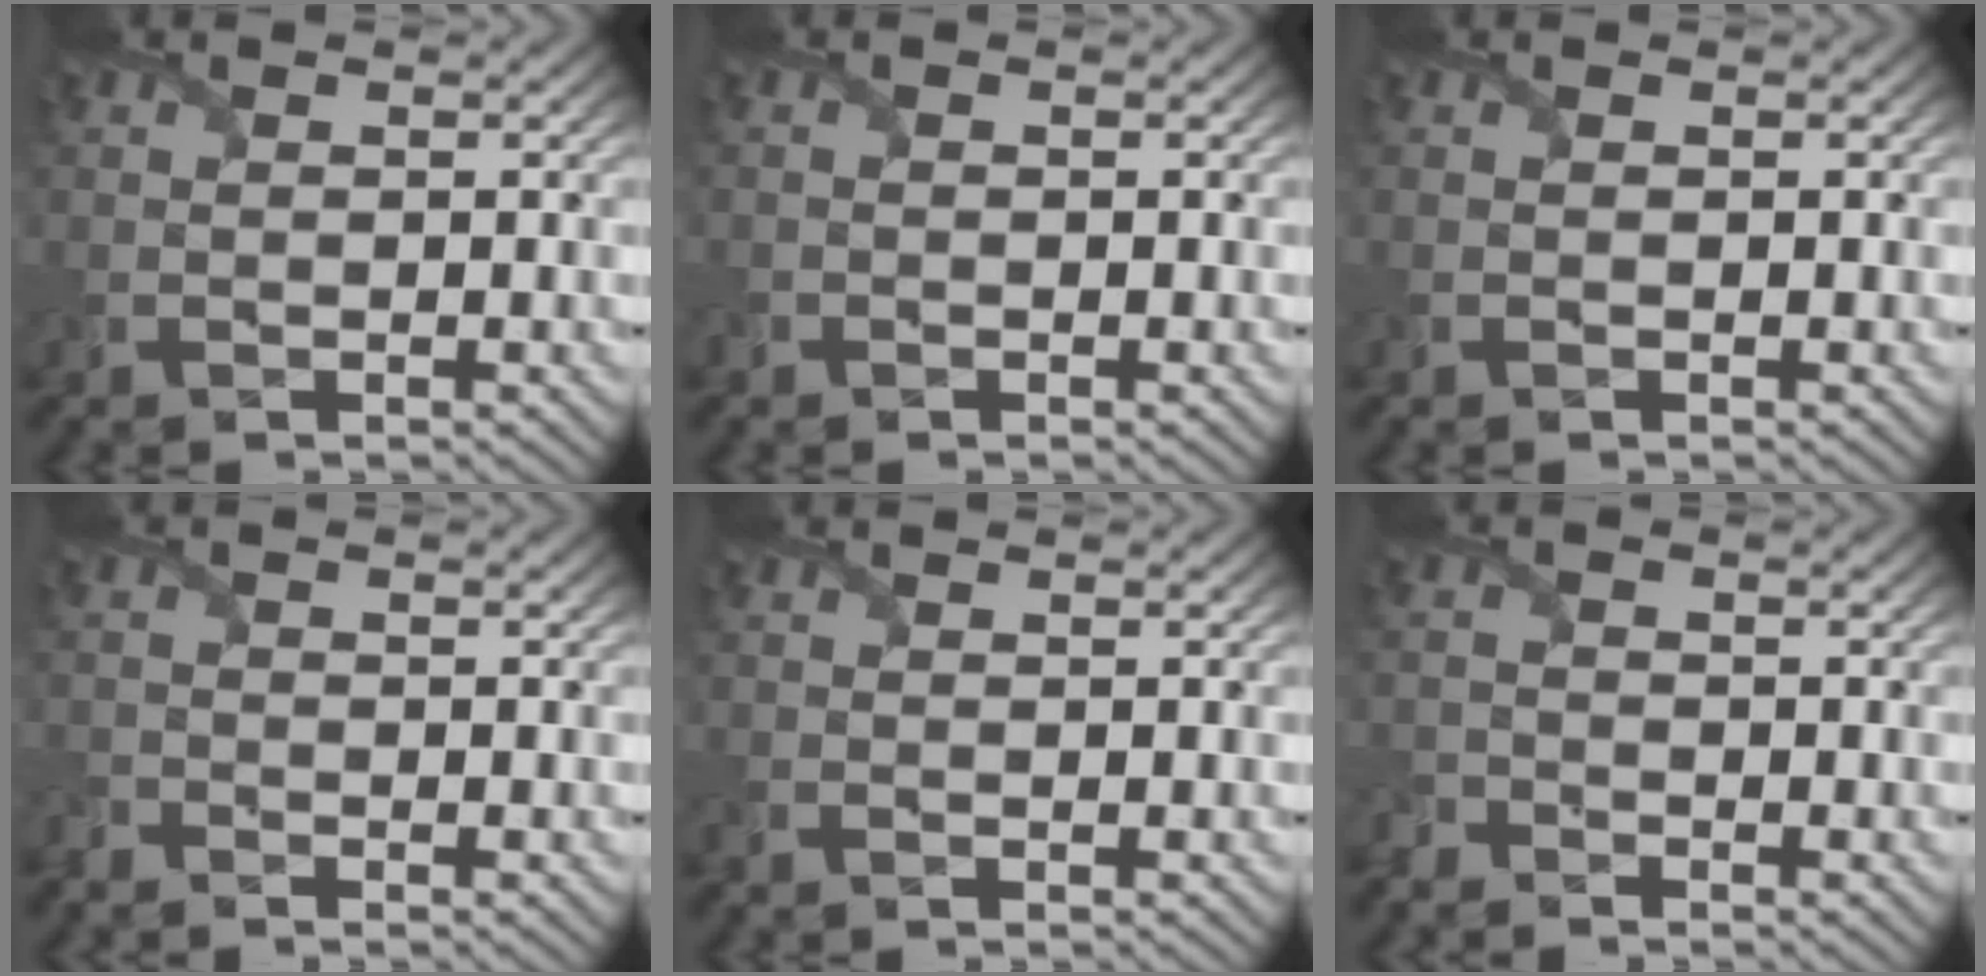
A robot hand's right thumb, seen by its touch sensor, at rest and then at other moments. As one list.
[{"total": 0.6, "force": [-0.4, 0.4, 0.0], "torque": [-0.001, -0.003, -0.008]}, {"total": 0.0}, {"total": 1.3, "force": [-1.2, 0.3, 0.1], "torque": [-0.008, -0.005, -0.035]}, {"total": 0.7, "force": [-0.6, 0.2, 0.2], "torque": [-0.009, -0.006, -0.014]}, {"total": 1.7, "force": [-1.6, 0.5, 0.2], "torque": [-0.007, -0.004, -0.044]}]